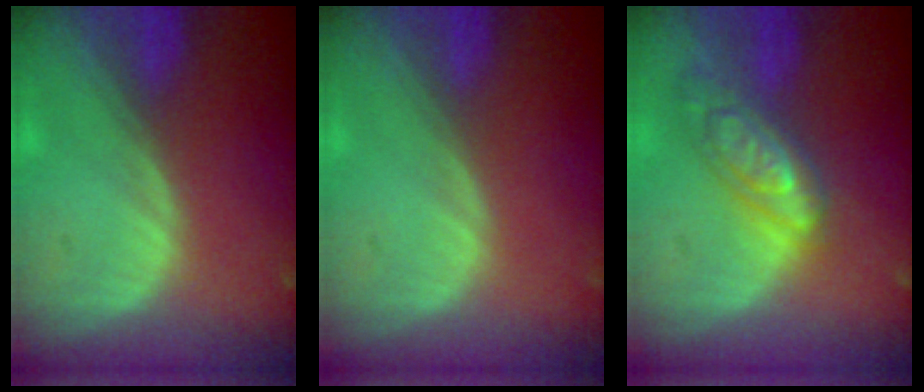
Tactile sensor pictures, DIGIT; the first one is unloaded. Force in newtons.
{"total": 0.0}
{"total": 7.3, "press": 7.3, "slide": 0.5}